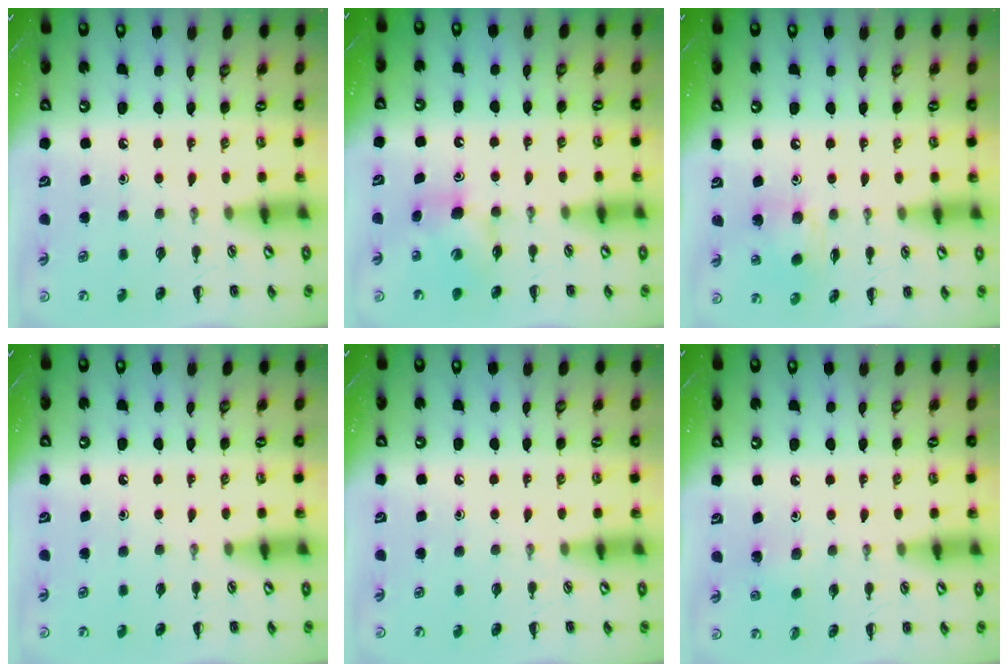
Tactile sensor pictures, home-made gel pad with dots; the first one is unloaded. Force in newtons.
{"total": 6.6, "press": 6.6, "slide": 0.6}
{"total": 10.1, "press": 9.9, "slide": 1.9}
{"total": 0.0}
{"total": 0.0}
{"total": 2.9, "press": 2.7, "slide": 1.0}